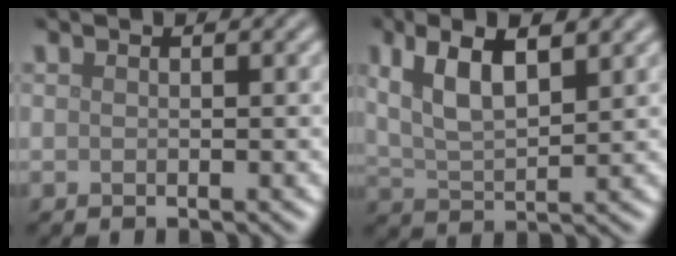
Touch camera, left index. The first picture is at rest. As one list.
[{"total": 6.5, "force": [3.0, 2.4, 5.2], "torque": [-0.102, 0.005, 0.056]}]